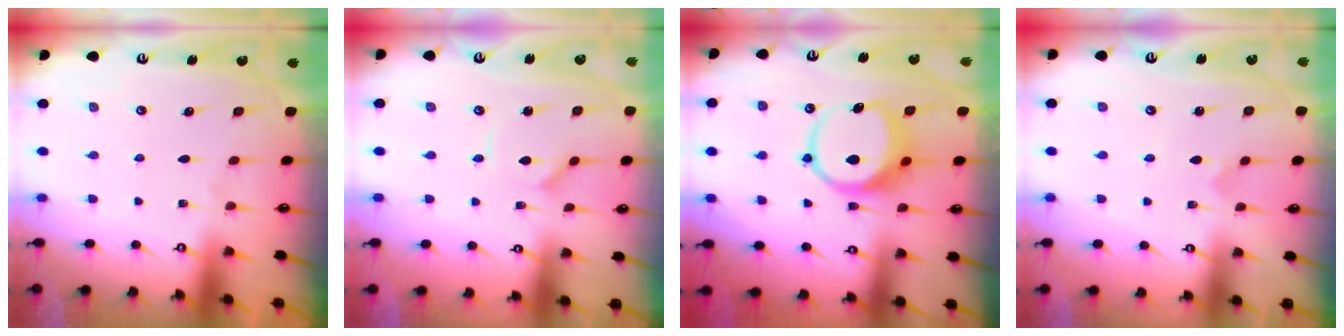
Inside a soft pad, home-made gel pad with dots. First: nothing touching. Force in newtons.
{"total": 1.5, "press": 1.5, "slide": 0.3}
{"total": 8.8, "press": 8.7, "slide": 1.2}
{"total": 0.7, "press": 0.7, "slide": 0.0}